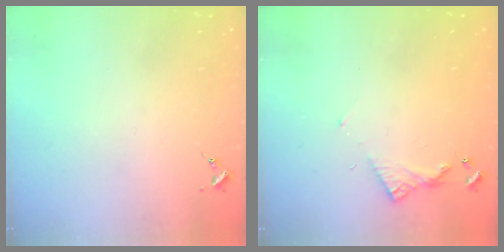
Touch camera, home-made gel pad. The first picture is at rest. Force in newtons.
{"total": 5.2, "press": 5.2, "slide": 0.5}